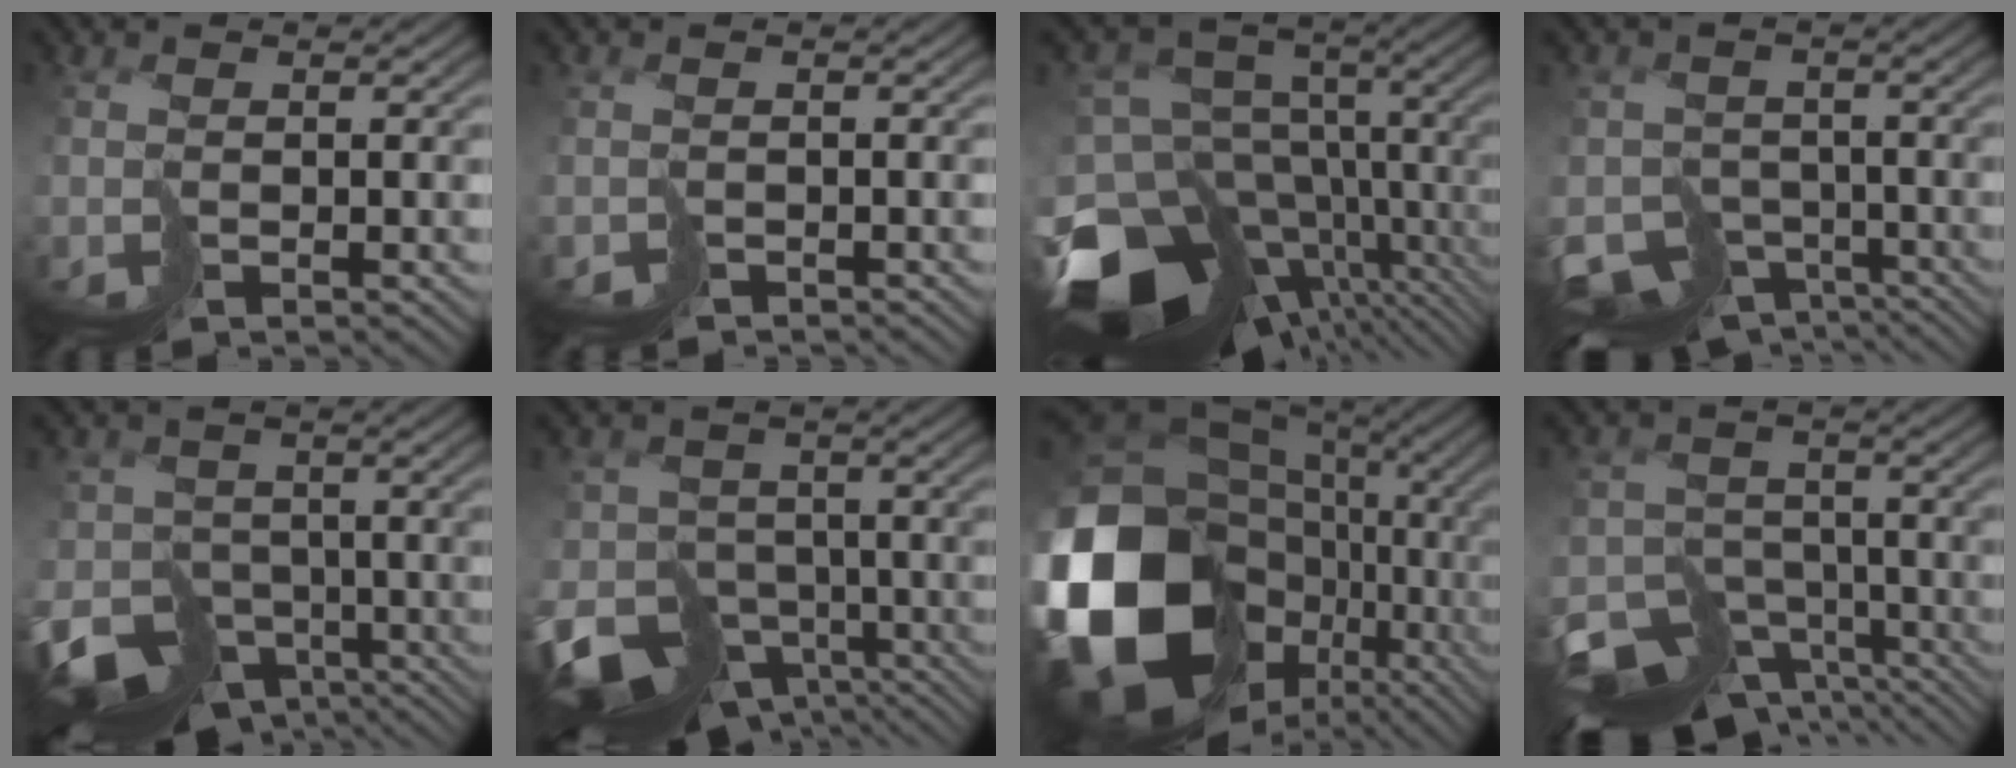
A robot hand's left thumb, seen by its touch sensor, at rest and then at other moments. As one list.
[{"total": 1.5, "force": [-1.5, 0.3, -0.3], "torque": [0.014, -0.007, -0.031]}, {"total": 16.1, "force": [-8.1, 9.9, 9.8], "torque": [-0.219, -0.013, -0.103]}, {"total": 8.0, "force": [-5.3, 5.2, 2.9], "torque": [-0.056, -0.024, -0.069]}, {"total": 11.2, "force": [-6.4, 7.9, 4.8], "torque": [-0.112, -0.037, -0.083]}, {"total": 12.7, "force": [-7.0, 8.8, 5.9], "torque": [-0.147, -0.040, -0.082]}, {"total": 20.0, "force": [-2.0, 15.0, 13.1], "torque": [-0.334, -0.044, 0.012]}, {"total": 13.7, "force": [-9.6, 7.9, 5.6], "torque": [-0.134, -0.040, -0.125]}]